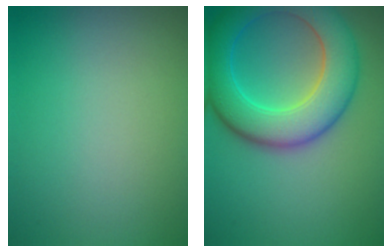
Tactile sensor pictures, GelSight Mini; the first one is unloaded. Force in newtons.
{"total": 8.6, "press": 8.6, "slide": 0.2}